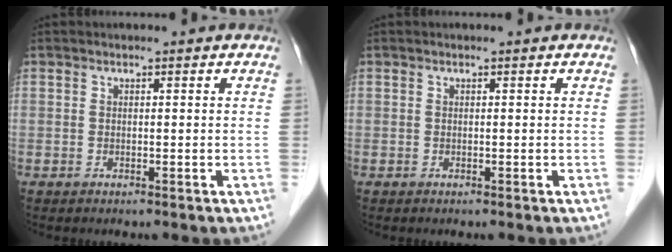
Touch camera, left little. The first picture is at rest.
{"total": 0.0}